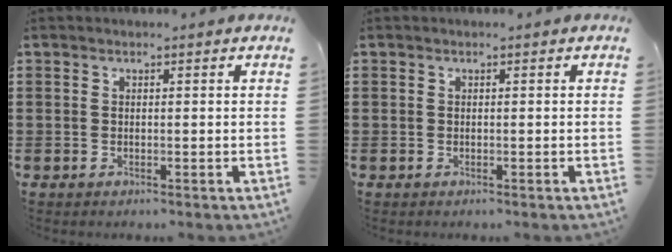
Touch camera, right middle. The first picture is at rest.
{"total": 0.0}